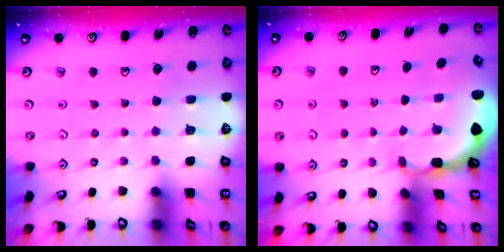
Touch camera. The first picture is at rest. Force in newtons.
{"total": 1.0, "press": 1.0, "slide": 0.0}